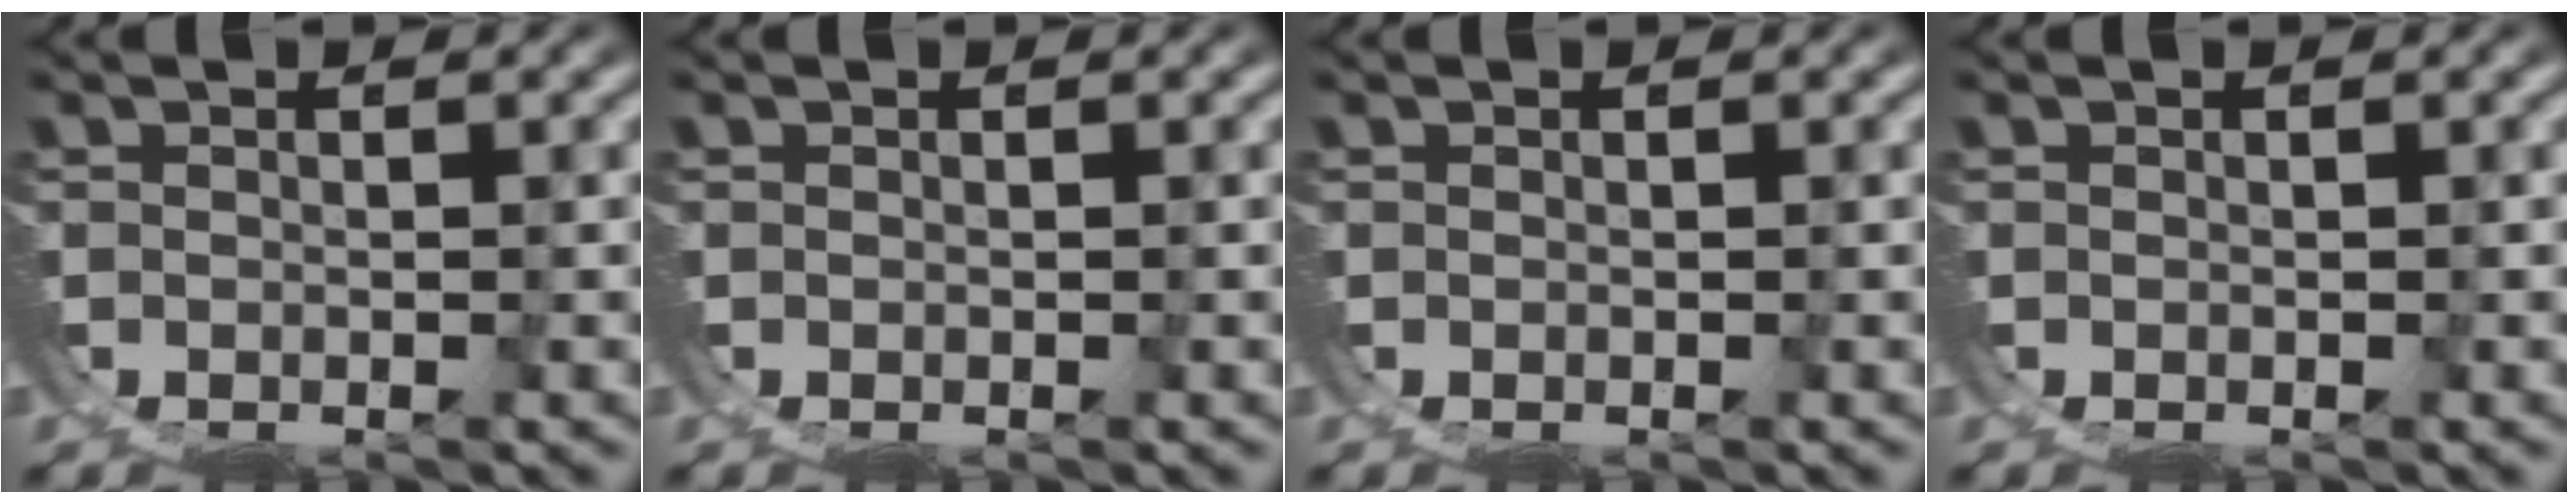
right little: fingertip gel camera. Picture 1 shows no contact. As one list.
[{"total": 0.0}, {"total": 0.0}, {"total": 0.0}]